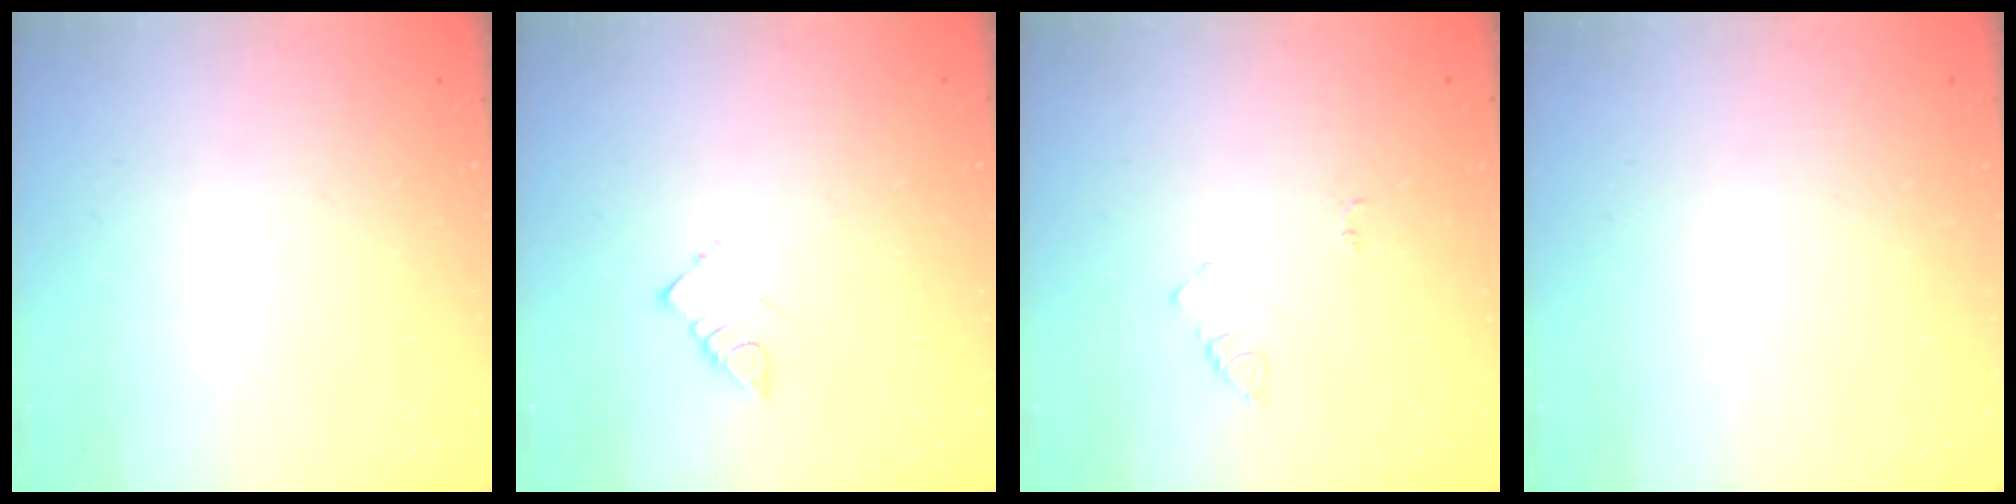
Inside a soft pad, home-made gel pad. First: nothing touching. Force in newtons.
{"total": 3.4, "press": 3.4, "slide": 0.3}
{"total": 4.1, "press": 4.1, "slide": 0.5}
{"total": 0.0}